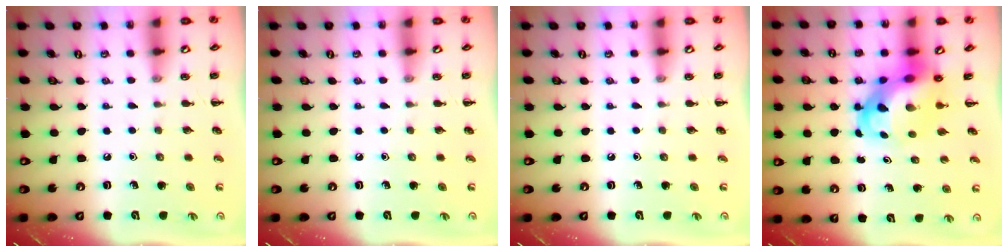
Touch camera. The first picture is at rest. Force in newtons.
{"total": 0.0}
{"total": 0.0}
{"total": 6.5, "press": 6.2, "slide": 1.8}